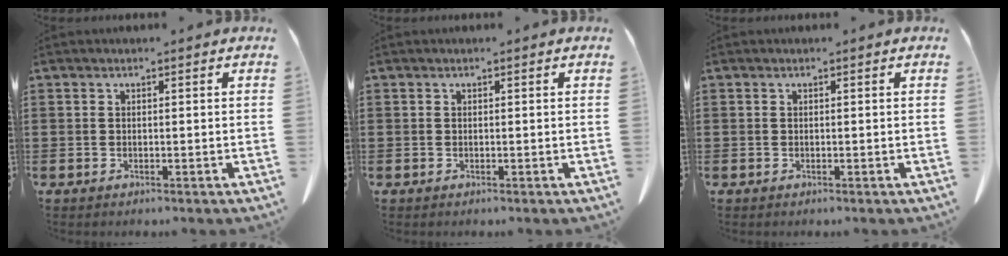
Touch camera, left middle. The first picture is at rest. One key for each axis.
{"total": 0.0}
{"total": 0.0}